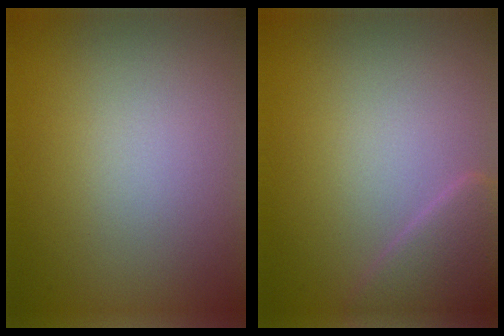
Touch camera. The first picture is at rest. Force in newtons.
{"total": 2.7, "press": 2.6, "slide": 0.2}